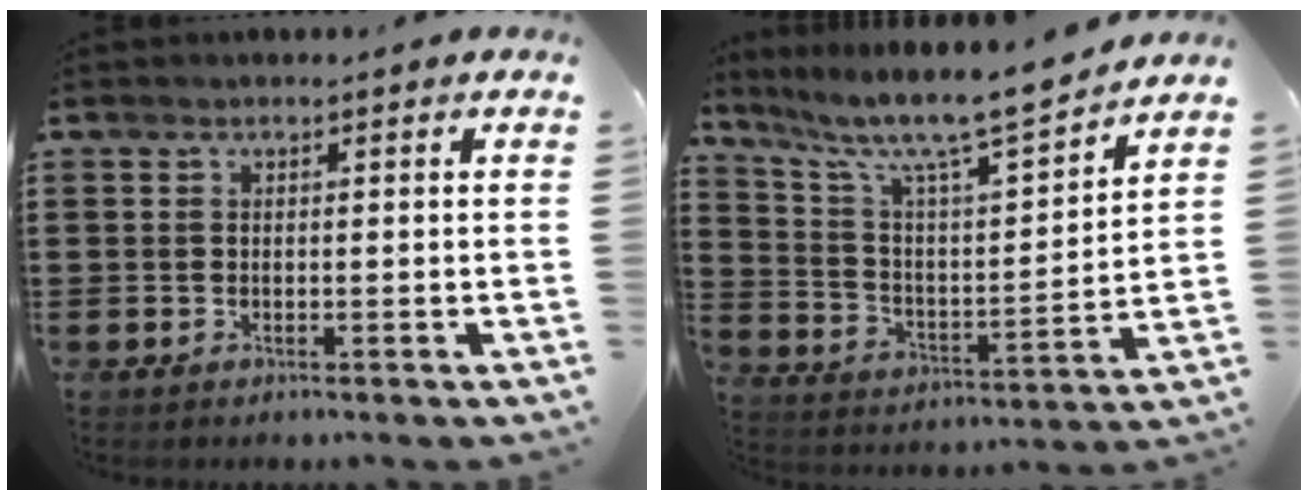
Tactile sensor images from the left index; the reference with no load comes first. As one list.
[{"total": 9.0, "force": [7.6, 0.9, 4.8], "torque": [-0.116, -0.056, 0.121]}]